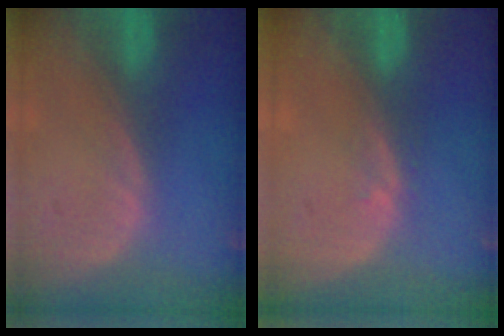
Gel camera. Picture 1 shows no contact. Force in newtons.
{"total": 1.0, "press": 0.7, "slide": 0.7}